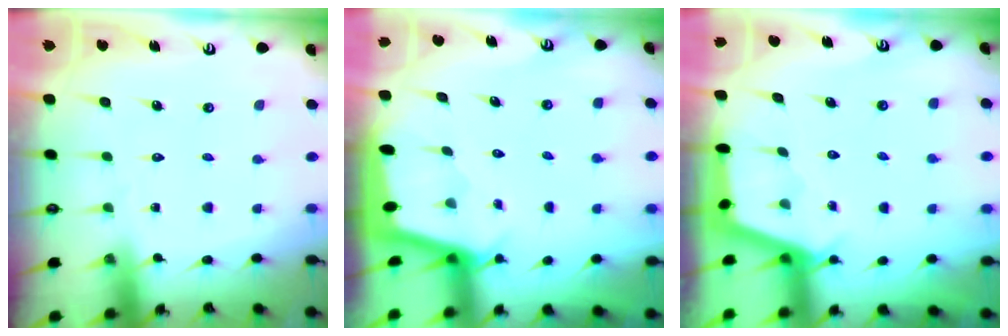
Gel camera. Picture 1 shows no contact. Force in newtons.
{"total": 2.1, "press": 2.1, "slide": 0.1}
{"total": 2.8, "press": 2.8, "slide": 0.4}